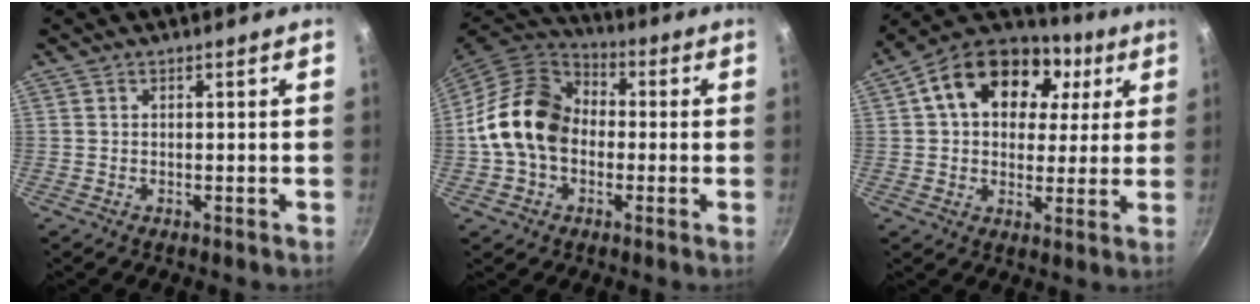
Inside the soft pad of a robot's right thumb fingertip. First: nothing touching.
{"total": 16.1, "force": [-0.8, 12.3, 10.4], "torque": [-0.160, 0.036, -0.029]}
{"total": 20.4, "force": [6.4, 14.3, 13.0], "torque": [-0.208, 0.021, 0.092]}